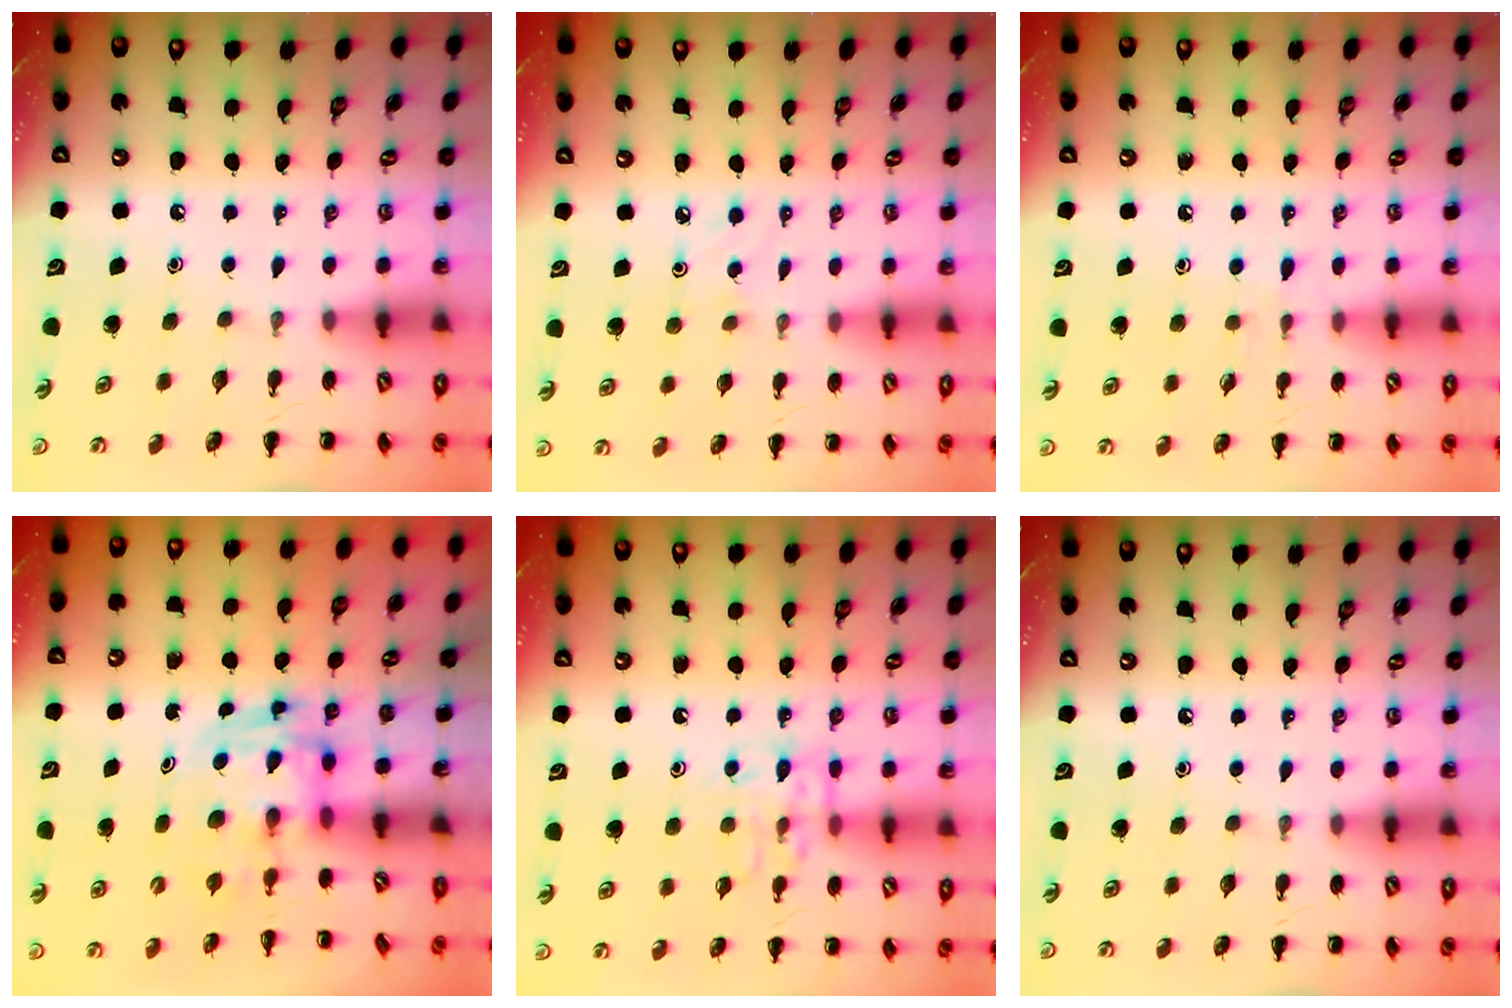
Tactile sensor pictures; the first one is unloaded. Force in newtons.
{"total": 2.5, "press": 2.3, "slide": 0.9}
{"total": 4.7, "press": 4.2, "slide": 2.0}
{"total": 3.3, "press": 3.3, "slide": 0.6}
{"total": 10.7, "press": 10.6, "slide": 0.8}
{"total": 0.0}